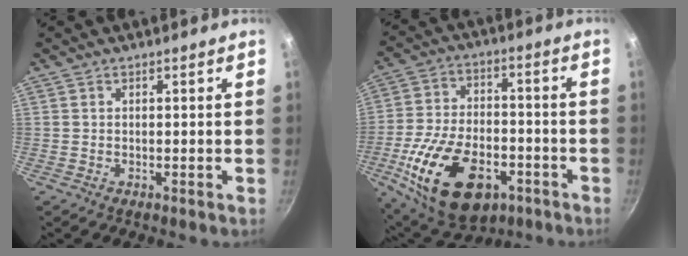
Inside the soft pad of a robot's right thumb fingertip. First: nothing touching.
{"total": 21.6, "force": [-8.5, 12.5, 15.4], "torque": [-0.262, 0.023, -0.136]}